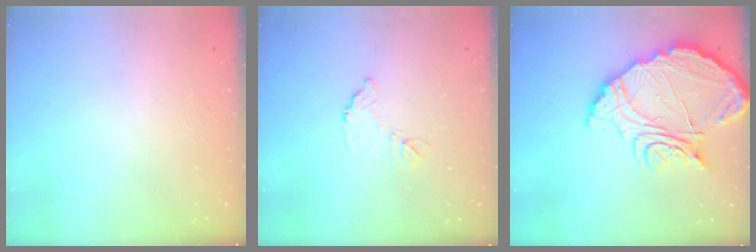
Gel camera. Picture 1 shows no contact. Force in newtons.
{"total": 7.1, "press": 7.1, "slide": 0.4}
{"total": 19.5, "press": 19.4, "slide": 2.1}